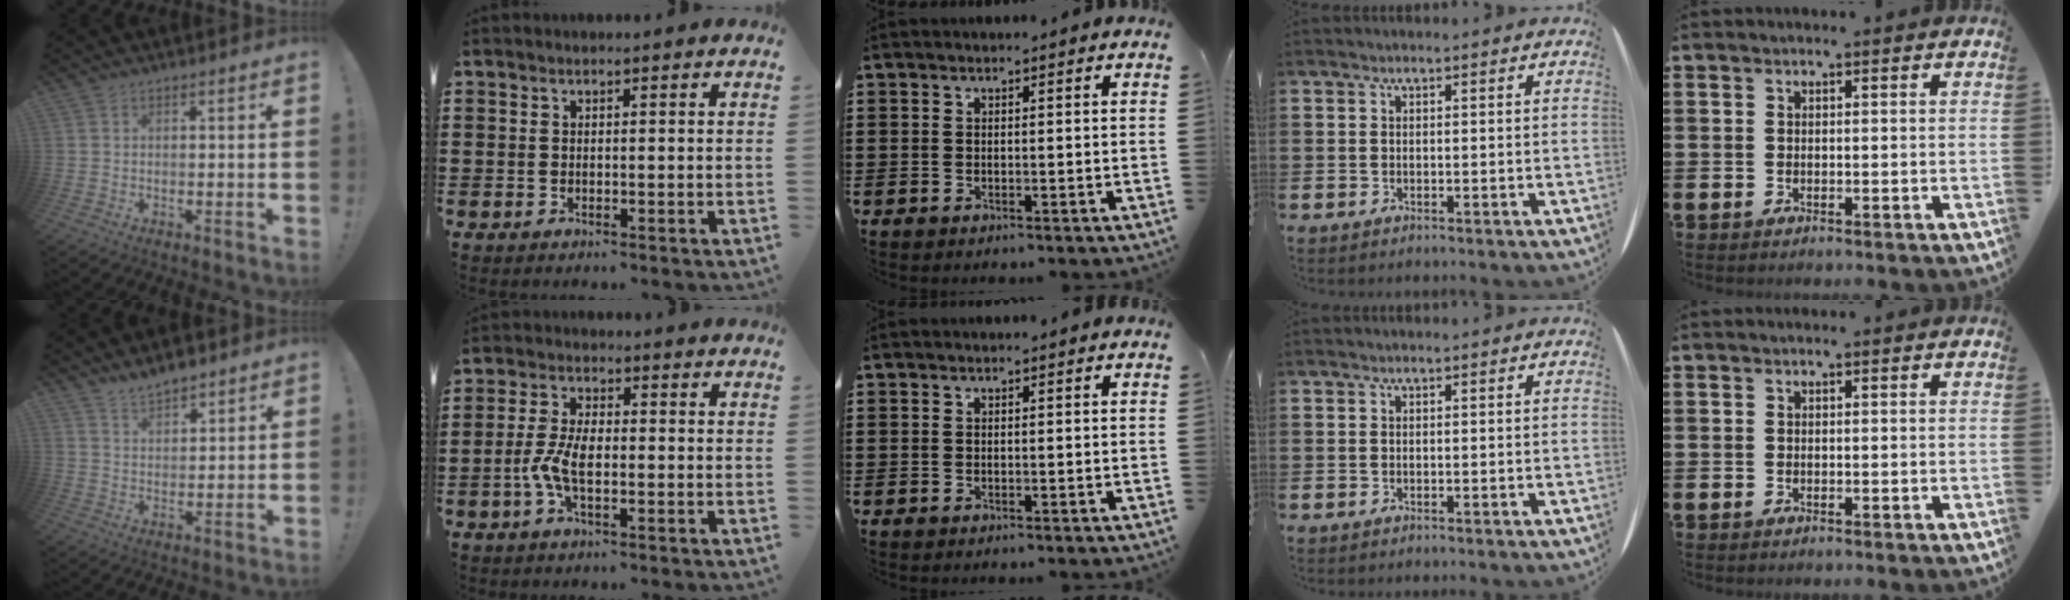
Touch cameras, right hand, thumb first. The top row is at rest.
{"thumb": {"total": 5.7, "force": [5.2, 1.9, 1.5], "torque": [-0.021, -0.035, 0.095]}, "index": {"total": 5.5, "force": [-1.3, 2.4, 4.7], "torque": [-0.117, -0.005, -0.033]}}